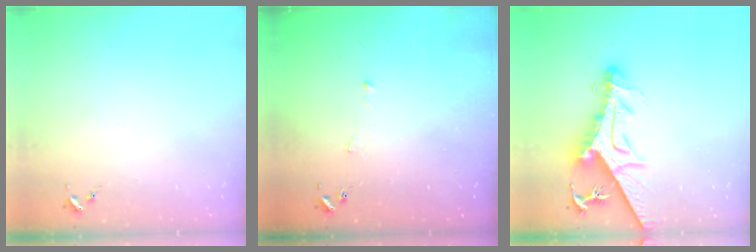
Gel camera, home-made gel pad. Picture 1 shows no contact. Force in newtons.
{"total": 3.4, "press": 3.4, "slide": 0.2}
{"total": 17.4, "press": 17.3, "slide": 1.7}